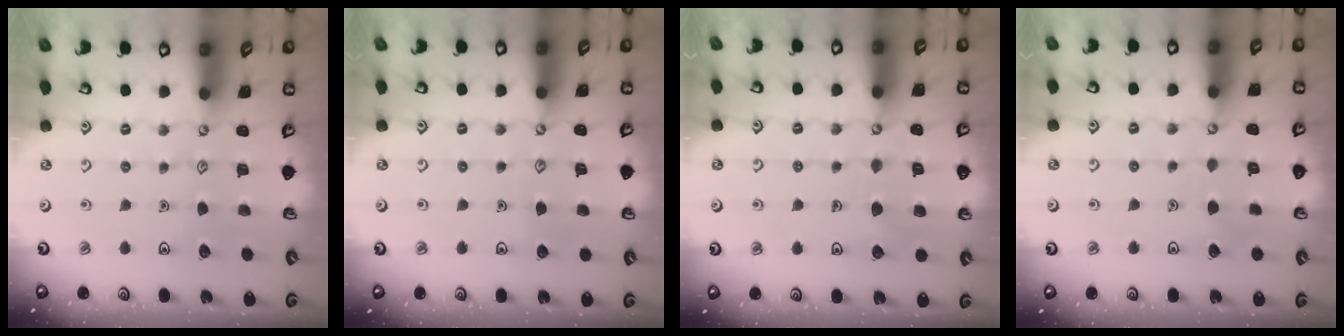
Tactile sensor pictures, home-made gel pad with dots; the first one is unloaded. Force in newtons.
{"total": 3.4, "press": 3.4, "slide": 0.3}
{"total": 6.0, "press": 6.0, "slide": 0.6}
{"total": 2.6, "press": 2.6, "slide": 0.1}